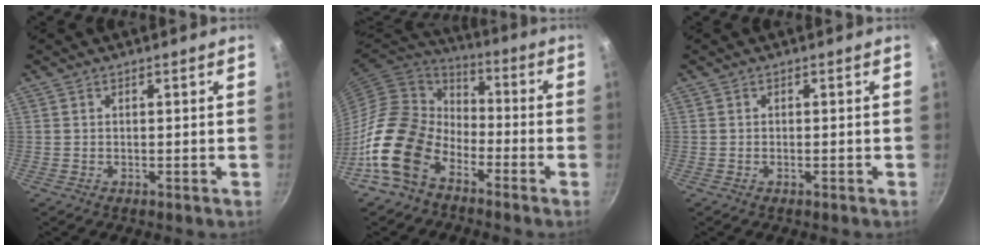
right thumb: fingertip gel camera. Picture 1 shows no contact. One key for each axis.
{"total": 15.5, "fx": -8.4, "fy": 10.2, "fz": 8.0, "tx": -0.115, "ty": 0.060, "tz": -0.186}
{"total": 0.6, "fx": -0.3, "fy": 0.2, "fz": 0.4, "tx": -0.008, "ty": 0.004, "tz": -0.007}